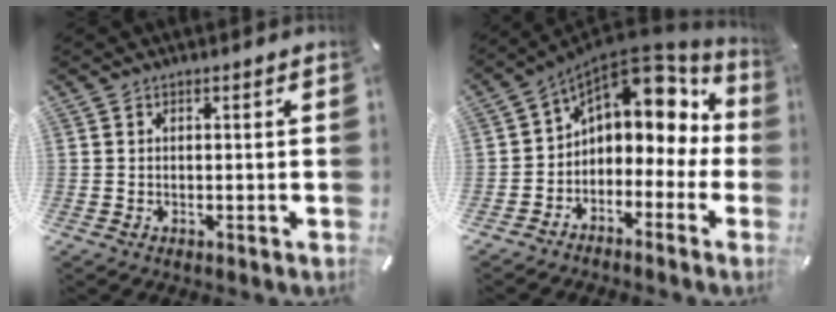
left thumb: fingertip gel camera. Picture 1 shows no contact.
{"total": 10.9, "force": [4.8, 7.2, 6.7], "torque": [-0.103, -0.039, 0.080]}